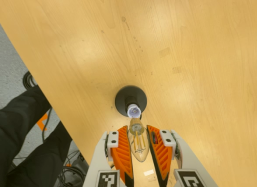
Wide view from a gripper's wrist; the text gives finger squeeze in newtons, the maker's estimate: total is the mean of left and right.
{"total": 13.8, "left": 14.1, "right": 13.5}